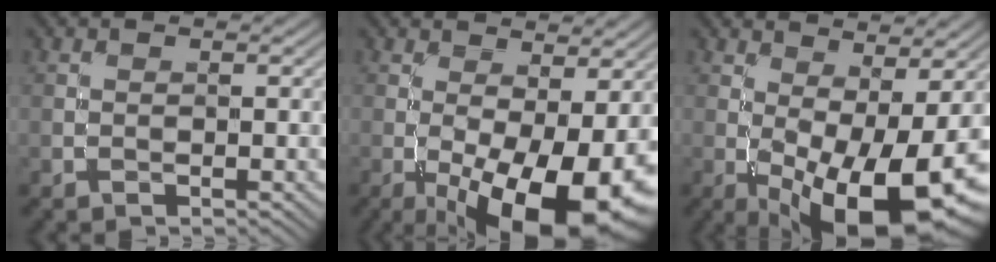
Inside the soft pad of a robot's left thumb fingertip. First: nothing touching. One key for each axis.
{"total": 14.2, "fx": -4.7, "fy": 5.0, "fz": 12.4, "tx": -0.187, "ty": -0.018, "tz": -0.062}
{"total": 14.4, "fx": -3.6, "fy": 5.1, "fz": 13.0, "tx": -0.199, "ty": -0.004, "tz": -0.046}